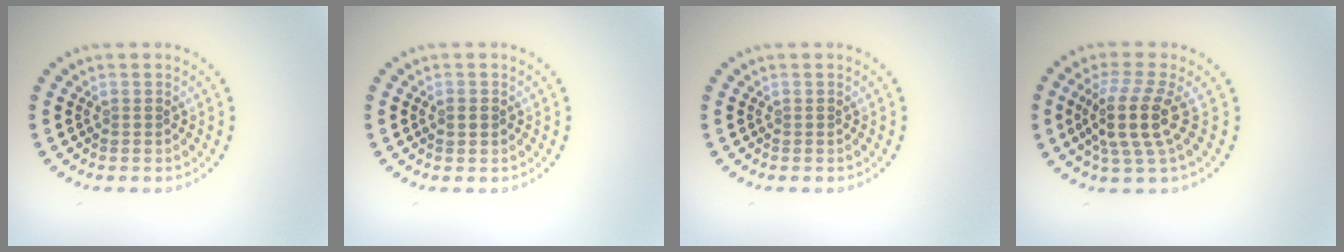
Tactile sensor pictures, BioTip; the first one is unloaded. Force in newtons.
{"total": 1.2, "press": 1.1, "slide": 0.1}
{"total": 0.0}
{"total": 4.4, "press": 3.4, "slide": 2.8}